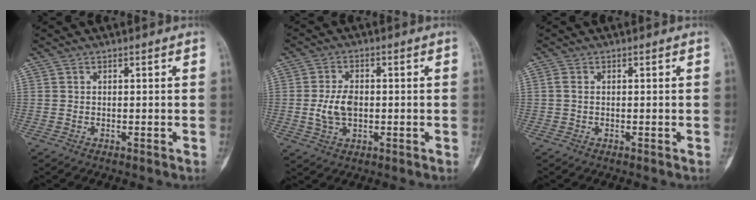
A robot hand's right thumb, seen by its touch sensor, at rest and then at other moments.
{"total": 6.1, "force": [-0.4, 3.8, 4.8], "torque": [-0.091, 0.001, -0.008]}
{"total": 1.3, "force": [0.0, 0.9, 0.9], "torque": [-0.021, 0.001, -0.002]}